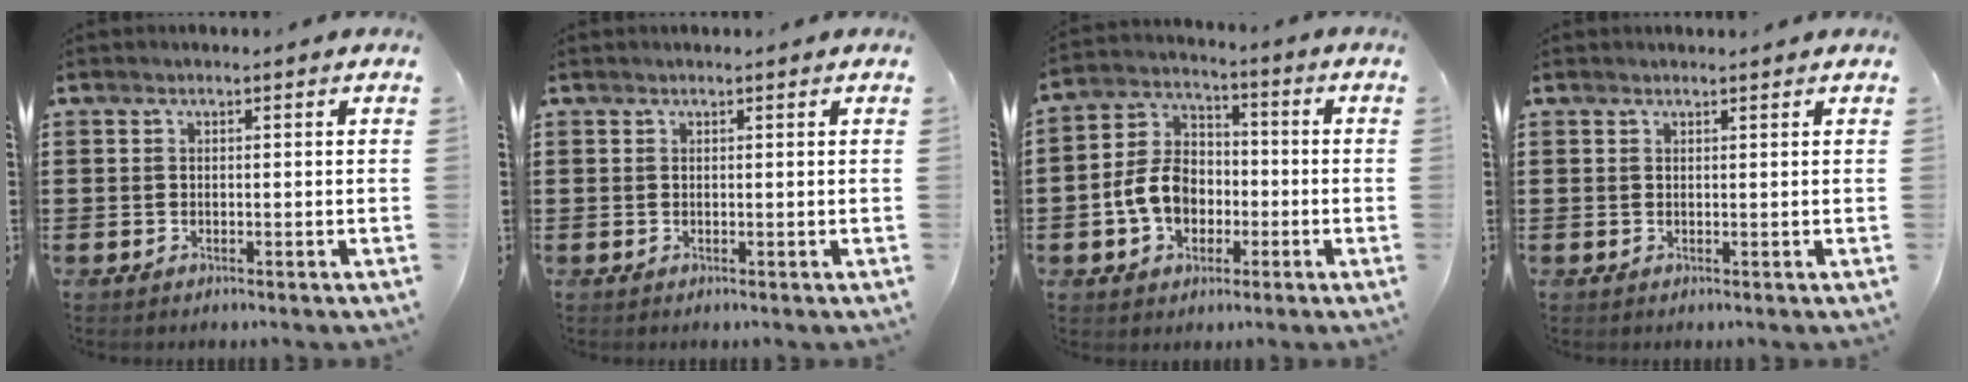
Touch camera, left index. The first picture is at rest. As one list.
[{"total": 0.0}, {"total": 8.3, "force": [-2.2, 6.5, 4.7], "torque": [-0.125, 0.014, -0.049]}, {"total": 0.7, "force": [0.6, -0.1, 0.1], "torque": [-0.004, -0.002, 0.013]}]